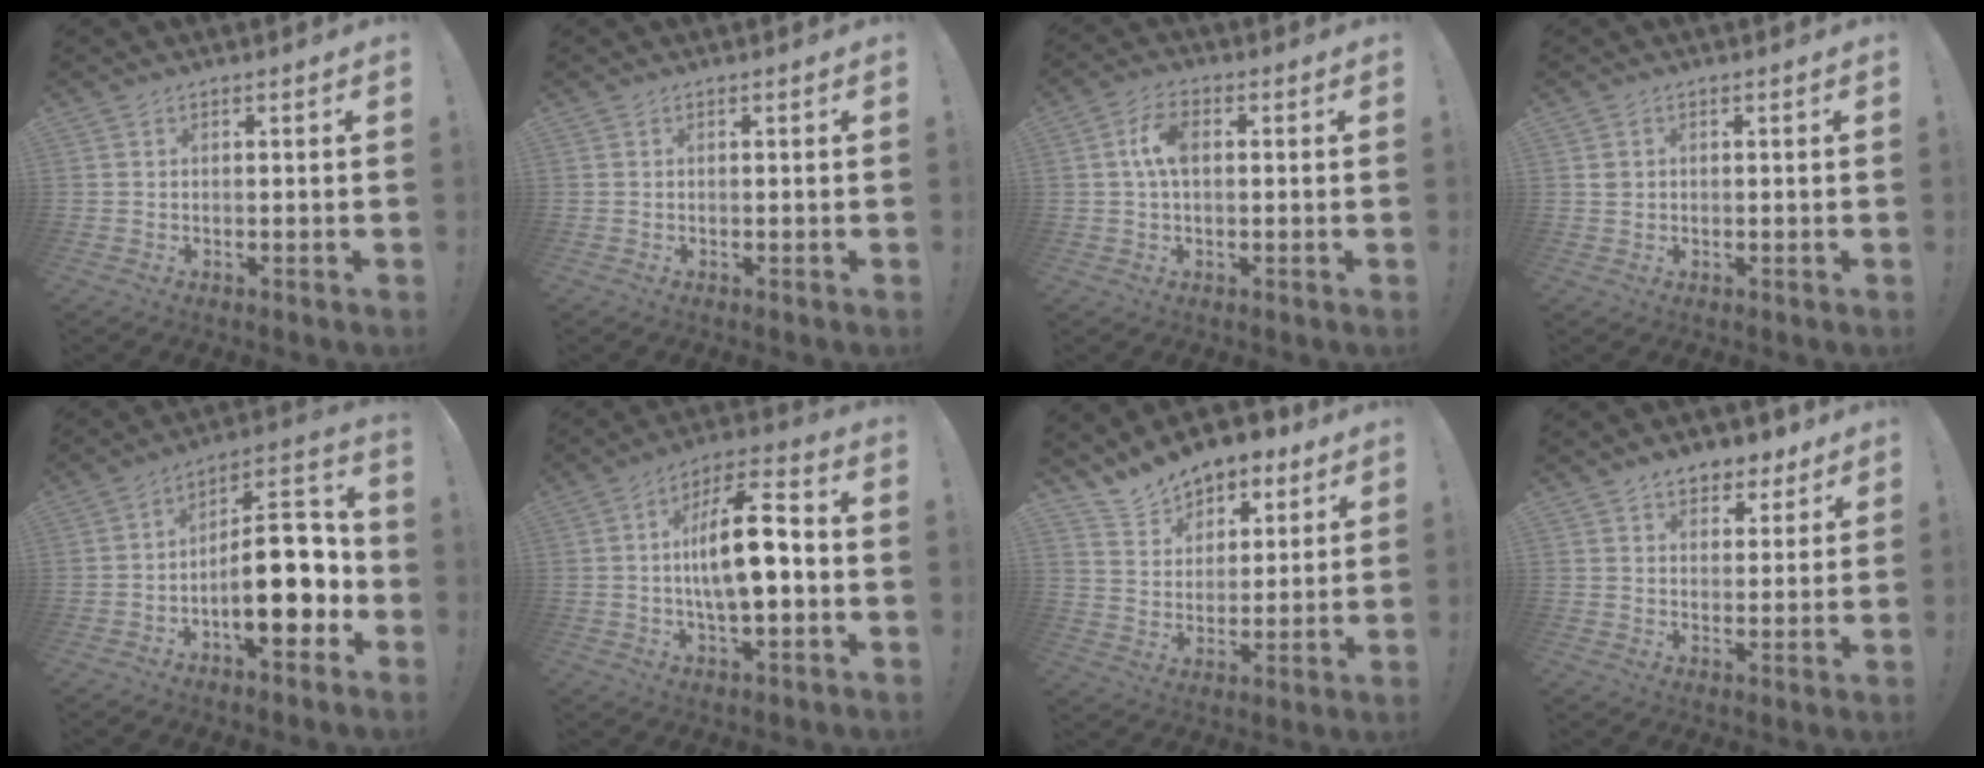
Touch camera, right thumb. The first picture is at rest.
{"total": 0.0}
{"total": 6.6, "force": [0.9, 3.6, 5.5], "torque": [-0.108, 0.011, 0.015]}
{"total": 1.6, "force": [0.4, 1.5, 0.6], "torque": [-0.005, 0.005, 0.005]}
{"total": 19.3, "force": [-4.4, 8.0, 17.0], "torque": [-0.256, 0.030, -0.062]}
{"total": 14.9, "force": [-1.3, 5.4, 13.8], "torque": [-0.235, 0.010, -0.027]}
{"total": 11.9, "force": [10.1, 5.8, 2.5], "torque": [-0.056, -0.077, 0.189]}
{"total": 7.6, "force": [5.5, 4.5, 2.6], "torque": [-0.032, -0.033, 0.101]}